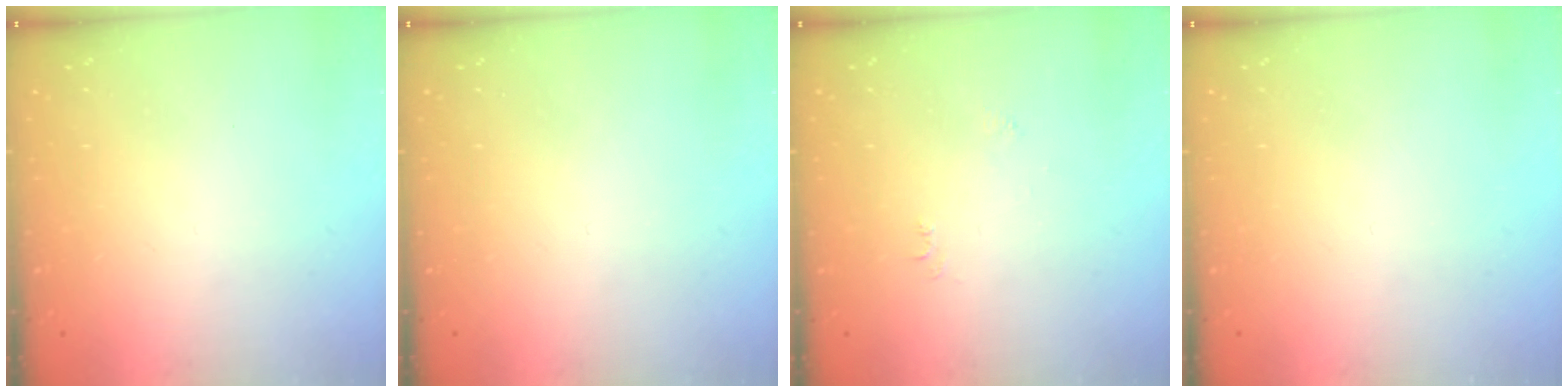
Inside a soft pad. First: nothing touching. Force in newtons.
{"total": 0.0}
{"total": 4.0, "press": 4.0, "slide": 0.6}
{"total": 0.0}